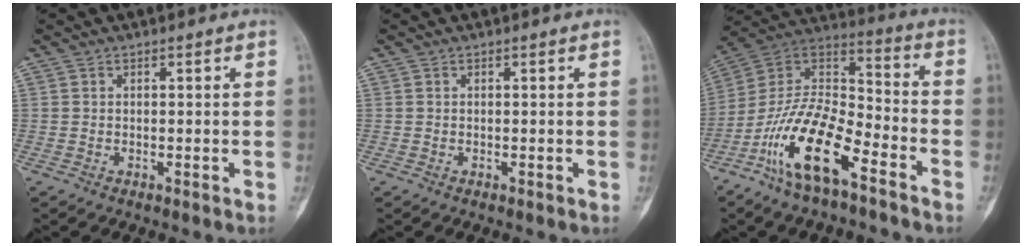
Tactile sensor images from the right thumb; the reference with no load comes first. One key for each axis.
{"total": 0.0}
{"total": 18.0, "fx": -10.0, "fy": 6.7, "fz": 13.3, "tx": -0.250, "ty": 0.072, "tz": -0.192}